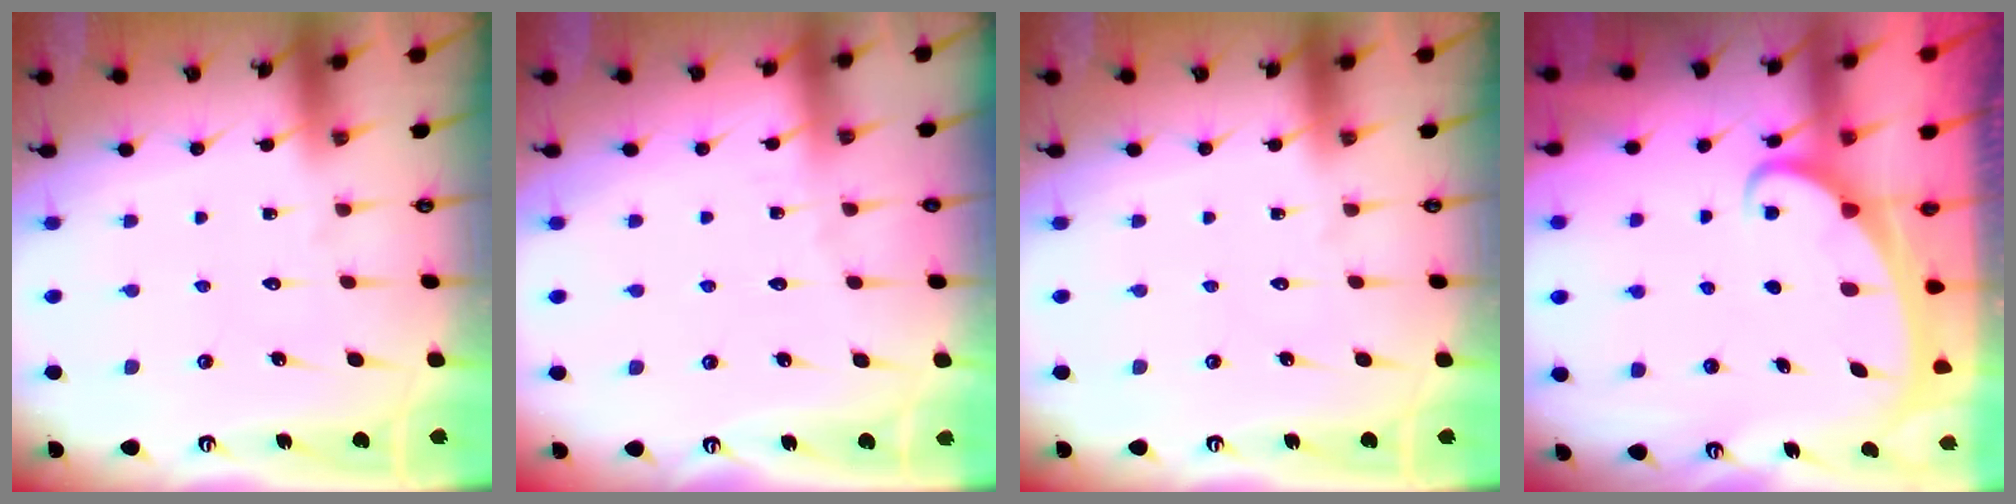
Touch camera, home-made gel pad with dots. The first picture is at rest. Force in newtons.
{"total": 2.7, "press": 2.7, "slide": 0.3}
{"total": 0.0}
{"total": 2.2, "press": 2.2, "slide": 0.3}